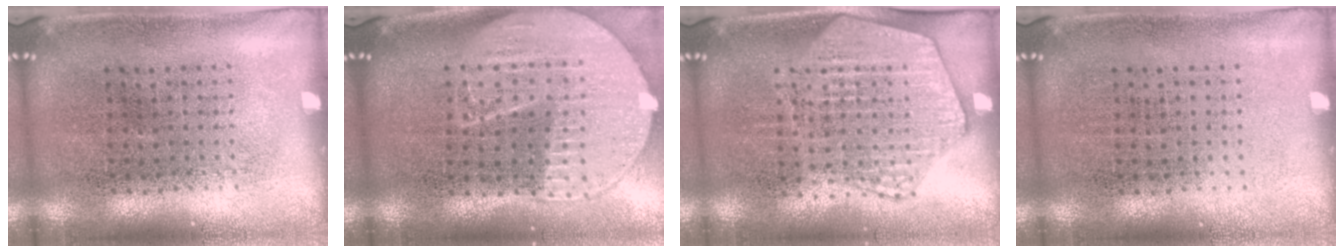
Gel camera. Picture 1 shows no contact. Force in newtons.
{"total": 2.1, "press": 1.8, "slide": 1.1}
{"total": 1.9, "press": 1.8, "slide": 0.7}
{"total": 0.0}